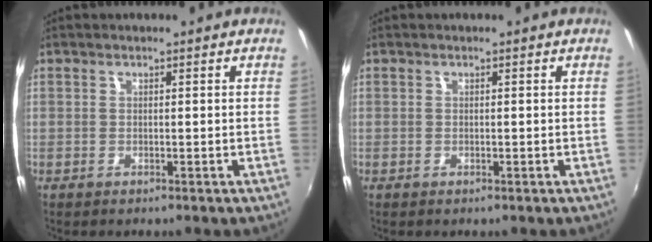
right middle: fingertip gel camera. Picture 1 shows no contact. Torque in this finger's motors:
{"motor_torque": [-0.31, 0.02, 0.02, 0.00]}